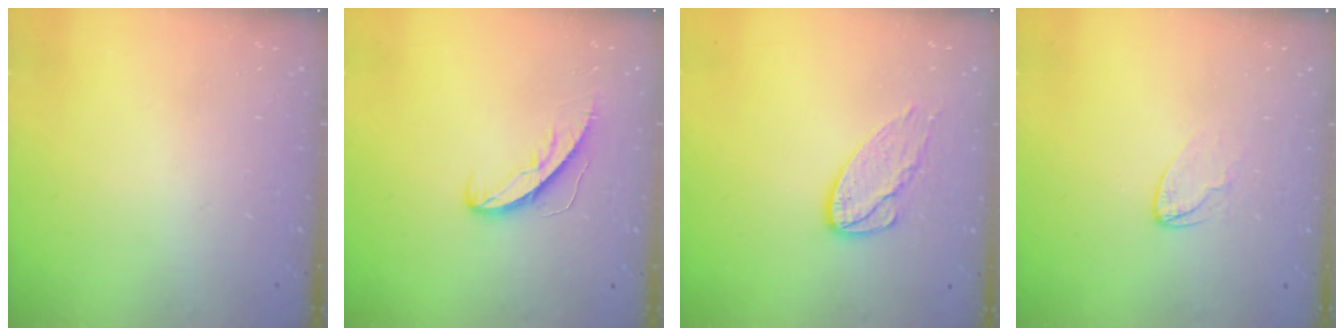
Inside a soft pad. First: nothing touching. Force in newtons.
{"total": 6.8, "press": 6.8, "slide": 0.5}
{"total": 9.5, "press": 9.5, "slide": 0.4}
{"total": 4.6, "press": 4.5, "slide": 0.3}